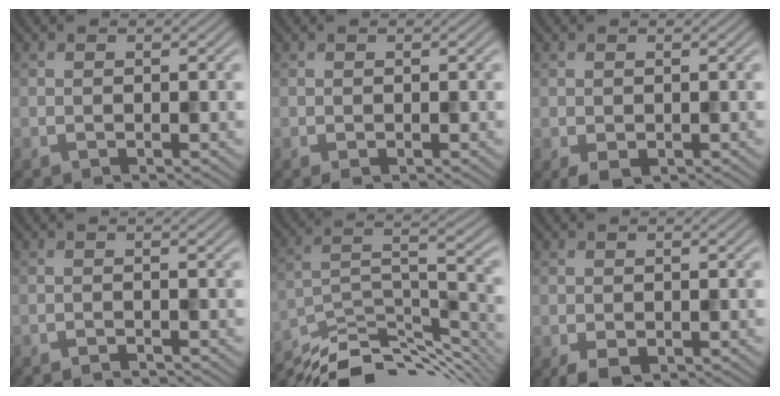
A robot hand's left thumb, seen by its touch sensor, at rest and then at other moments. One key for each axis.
{"total": 0.7, "fx": -0.4, "fy": 0.4, "fz": 0.5, "tx": -0.011, "ty": -0.003, "tz": -0.007}
{"total": 2.0, "fx": -0.8, "fy": 1.4, "fz": 1.2, "tx": -0.030, "ty": -0.011, "tz": -0.014}
{"total": 1.4, "fx": -1.1, "fy": 0.1, "fz": 0.8, "tx": -0.004, "ty": -0.002, "tz": -0.023}
{"total": 12.7, "fx": -10.7, "fy": 2.8, "fz": 6.3, "tx": -0.114, "ty": 0.006, "tz": -0.183}
{"total": 2.5, "fx": -1.2, "fy": 1.7, "fz": 1.5, "tx": -0.037, "ty": -0.013, "tz": -0.023}